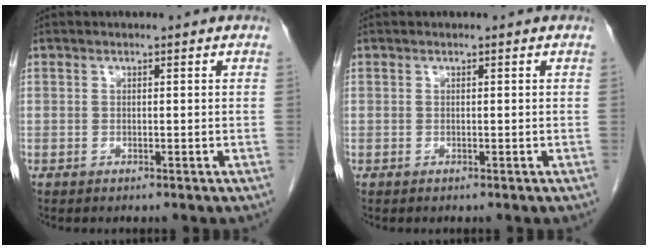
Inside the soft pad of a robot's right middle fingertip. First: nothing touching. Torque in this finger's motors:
{"motor_torque": [0.00, 0.00, 0.00, -0.01]}